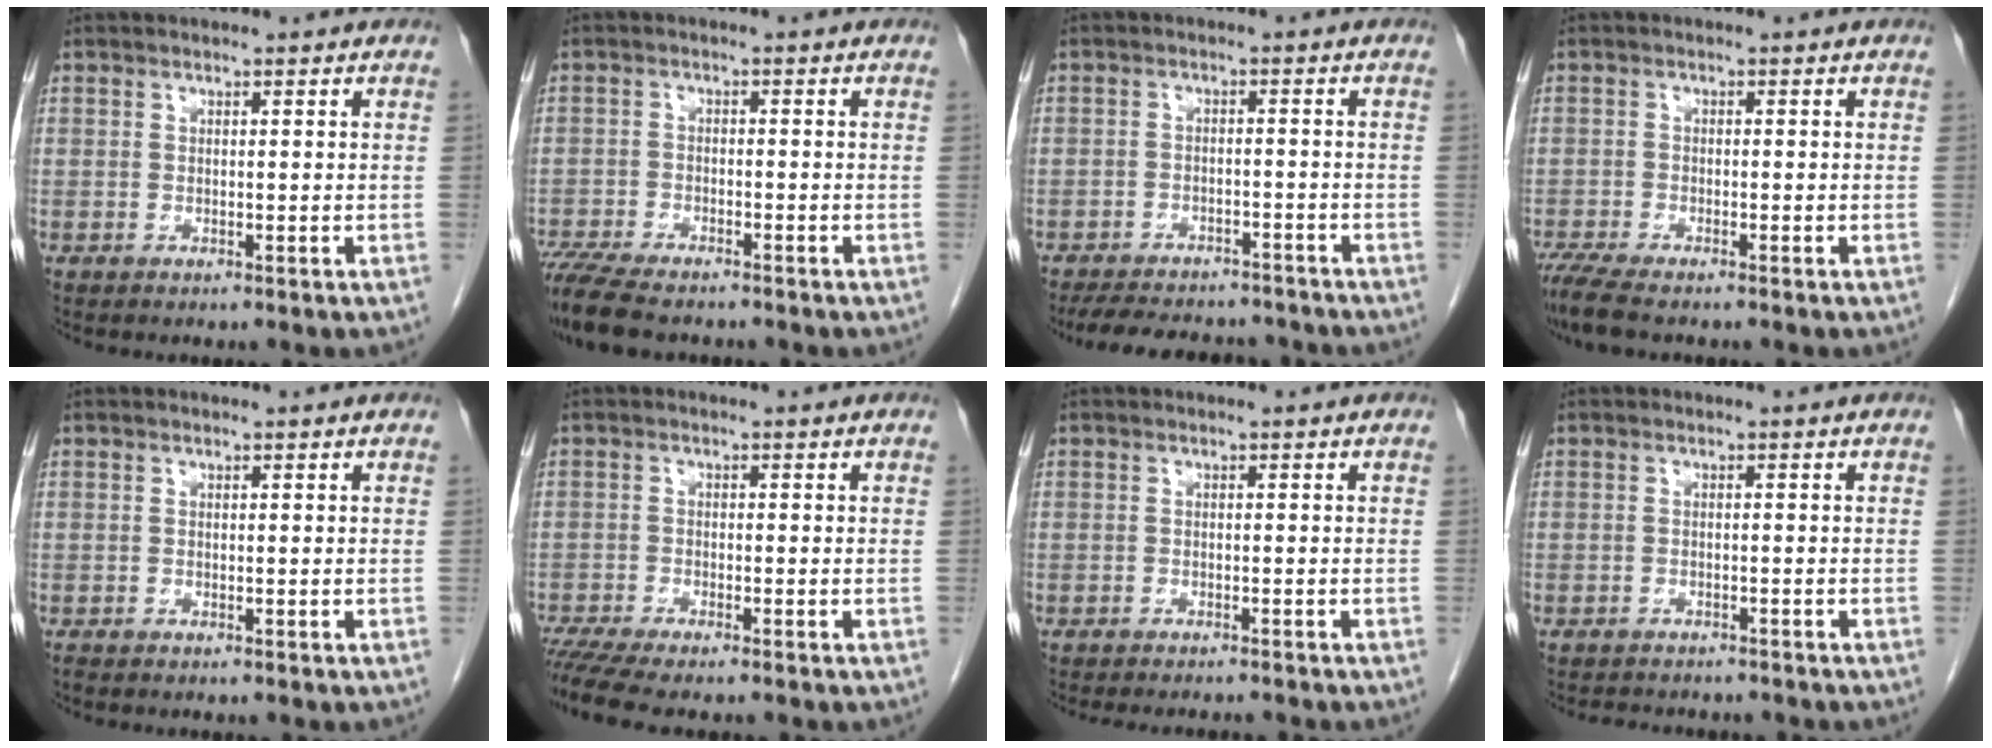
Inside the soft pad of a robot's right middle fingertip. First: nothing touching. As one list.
[{"total": 10.1, "force": [-8.5, 2.2, 4.9], "torque": [-0.086, -0.018, -0.139]}, {"total": 12.9, "force": [-11.4, 4.3, 4.1], "torque": [-0.076, 0.004, -0.149]}, {"total": 4.8, "force": [-3.9, 0.5, 2.7], "torque": [-0.054, -0.014, -0.070]}, {"total": 0.0}, {"total": 6.0, "force": [-5.2, 0.0, 3.0], "torque": [-0.047, -0.013, -0.088]}, {"total": 6.2, "force": [-5.7, 0.8, 2.1], "torque": [-0.020, -0.011, -0.076]}, {"total": 6.0, "force": [-5.4, 1.9, 1.8], "torque": [-0.023, 0.000, -0.067]}]